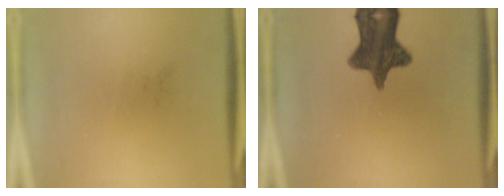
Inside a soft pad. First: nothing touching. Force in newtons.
{"total": 12.3}